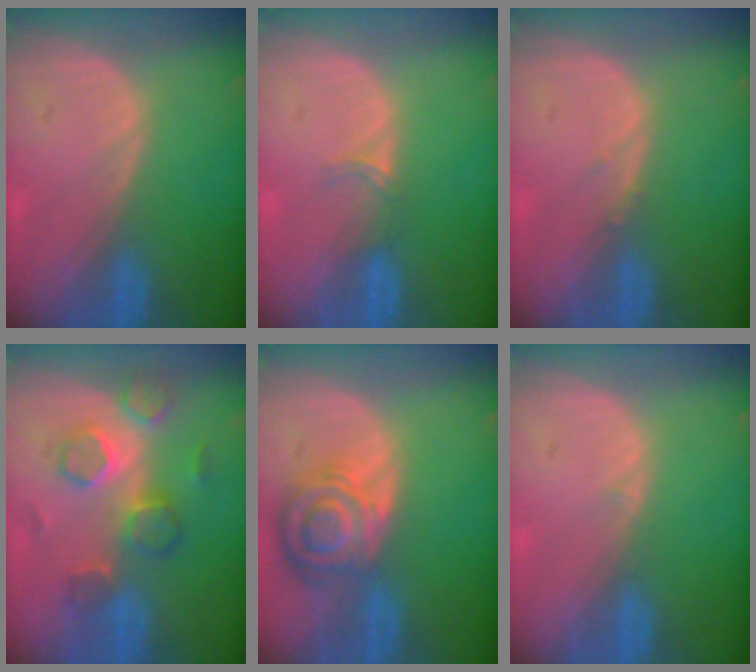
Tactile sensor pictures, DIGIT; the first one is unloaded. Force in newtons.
{"total": 1.9, "press": 1.5, "slide": 1.2}
{"total": 0.6, "press": 0.6, "slide": 0.3}
{"total": 7.8, "press": 7.3, "slide": 2.8}
{"total": 8.3, "press": 7.3, "slide": 3.9}
{"total": 0.6, "press": 0.2, "slide": 0.5}